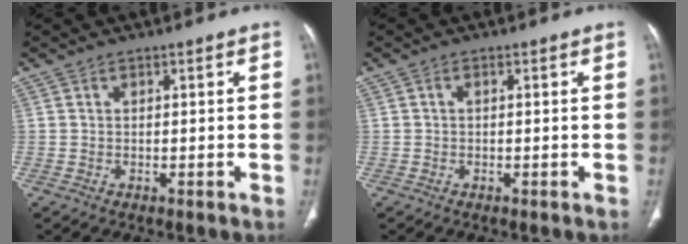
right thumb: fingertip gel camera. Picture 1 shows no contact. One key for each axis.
{"total": 0.5, "fx": 0.0, "fy": 0.3, "fz": 0.5, "tx": -0.008, "ty": 0.001, "tz": -0.004}